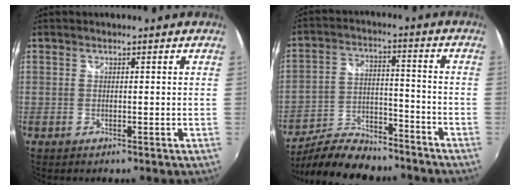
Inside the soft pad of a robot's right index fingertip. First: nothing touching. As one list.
[{"total": 17.3, "force": [-14.6, 6.1, 7.2], "torque": [-0.151, -0.003, -0.229]}]